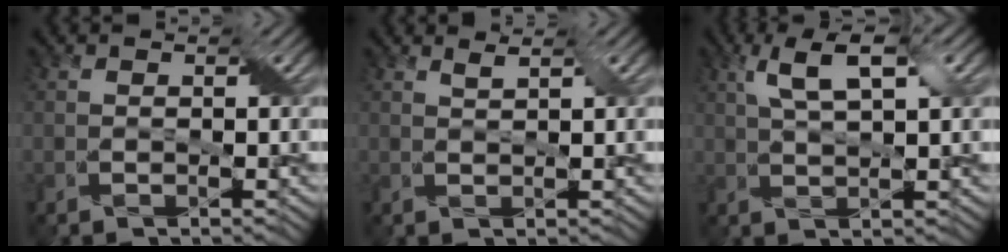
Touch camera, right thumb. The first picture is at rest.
{"total": 1.3, "force": [1.1, -0.7, 0.0], "torque": [-0.009, 0.002, 0.020]}
{"total": 5.2, "force": [2.7, 1.0, 4.3], "torque": [-0.091, 0.010, 0.048]}